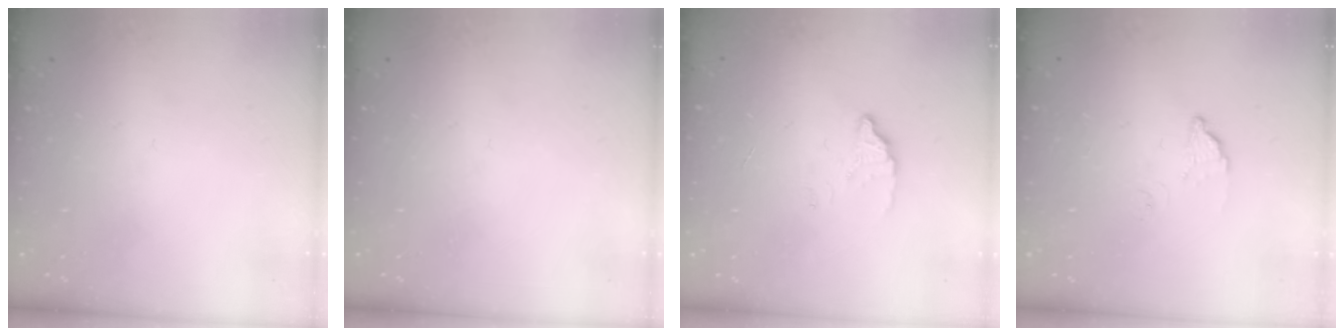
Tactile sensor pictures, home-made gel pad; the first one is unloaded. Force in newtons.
{"total": 0.0}
{"total": 1.9, "press": 1.9, "slide": 0.0}
{"total": 2.2, "press": 2.2, "slide": 0.1}